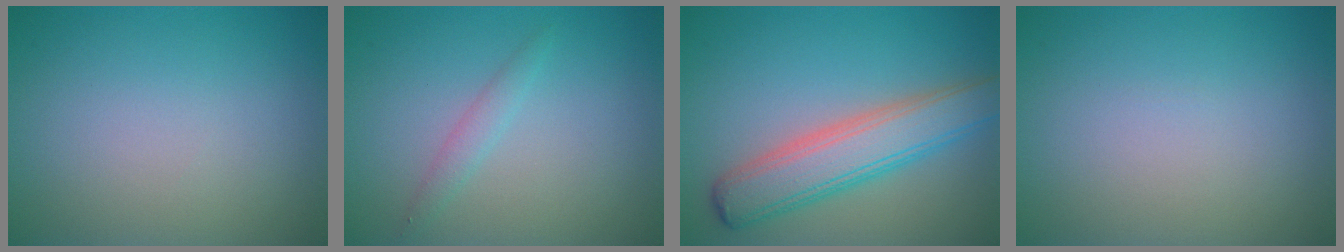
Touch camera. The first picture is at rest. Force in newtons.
{"total": 1.3, "press": 1.3, "slide": 0.1}
{"total": 5.9, "press": 5.9, "slide": 0.2}
{"total": 0.0}